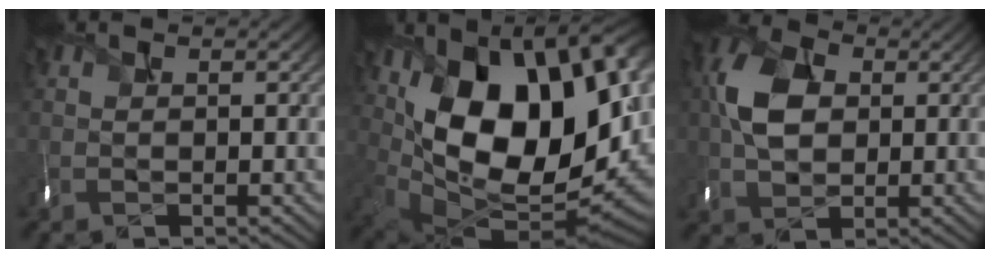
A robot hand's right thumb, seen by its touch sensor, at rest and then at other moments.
{"total": 19.9, "force": [4.9, 11.3, 15.7], "torque": [-0.283, -0.010, 0.106]}
{"total": 6.5, "force": [0.9, 4.9, 4.2], "torque": [-0.102, -0.002, 0.016]}